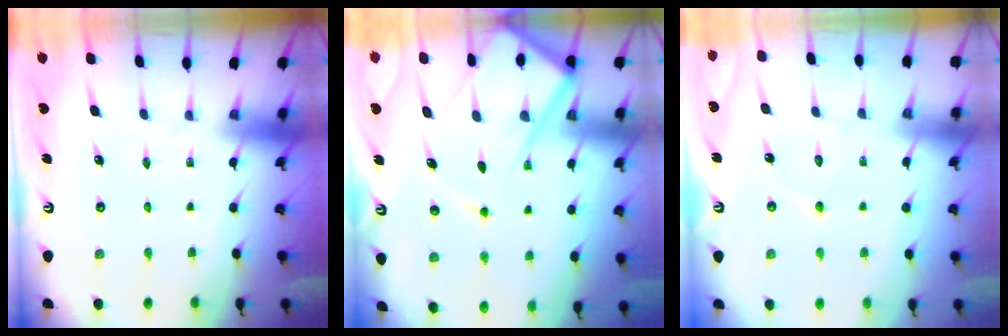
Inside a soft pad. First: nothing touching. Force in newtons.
{"total": 13.1, "press": 13.1, "slide": 1.2}
{"total": 3.6, "press": 3.6, "slide": 0.4}